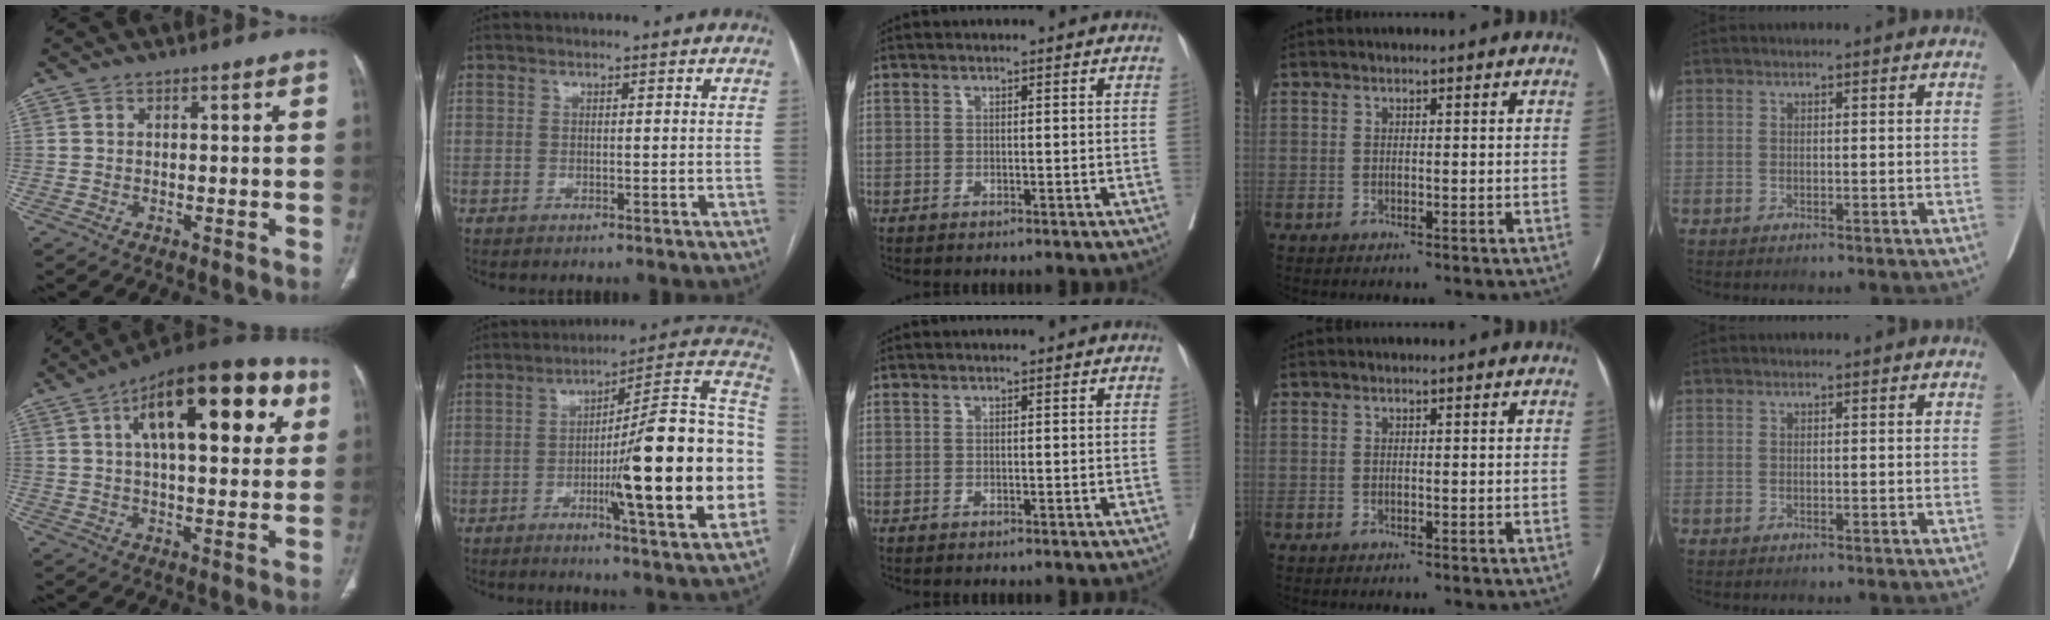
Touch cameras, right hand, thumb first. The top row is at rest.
{"thumb": {"total": 23.9, "force": [8.4, 10.1, 19.9], "torque": [-0.270, 0.013, 0.120]}, "index": {"total": 24.2, "force": [-4.0, 1.6, 23.8], "torque": [-0.275, 0.014, -0.061]}}